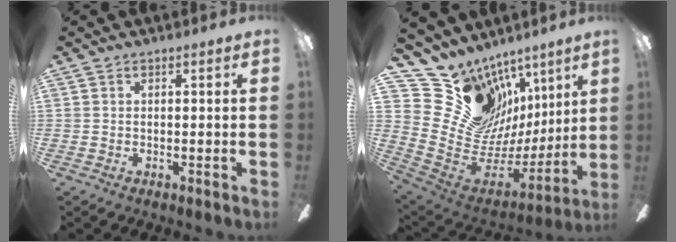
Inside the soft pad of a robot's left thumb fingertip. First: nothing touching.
{"total": 17.9, "force": [10.3, 13.5, 5.7], "torque": [-0.107, -0.092, 0.215]}